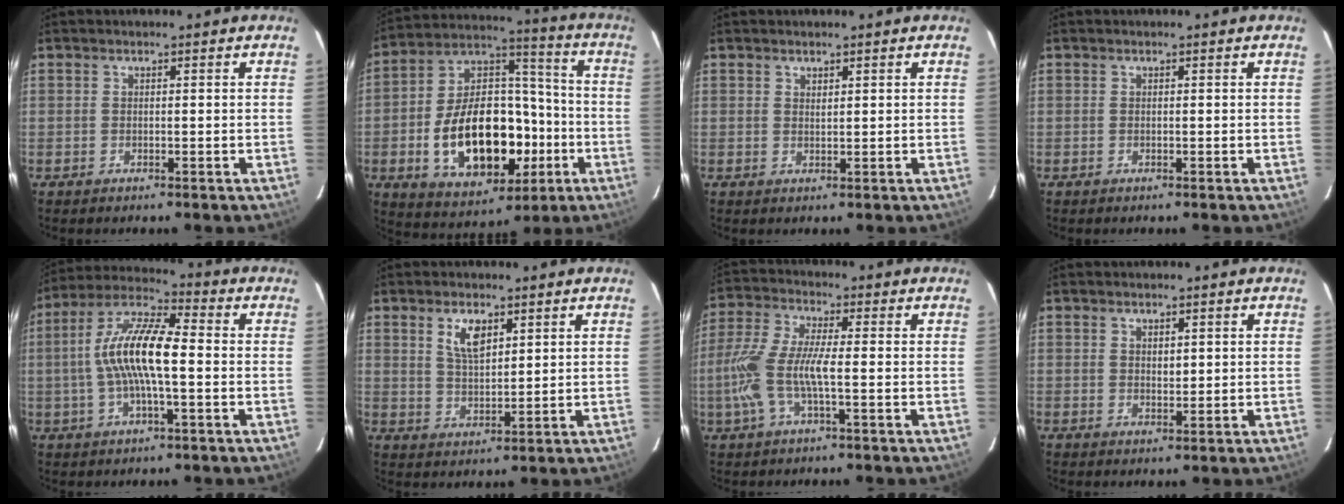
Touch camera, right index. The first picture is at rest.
{"total": 22.8, "force": [-6.1, 13.4, 17.3], "torque": [-0.331, 0.035, -0.077]}
{"total": 0.9, "force": [0.8, 0.4, 0.3], "torque": [-0.004, 0.000, 0.014]}
{"total": 0.0}
{"total": 12.8, "force": [-0.9, 3.1, 12.4], "torque": [-0.247, 0.014, -0.023]}
{"total": 5.7, "force": [2.9, 2.6, 4.2], "torque": [-0.075, 0.003, 0.059]}
{"total": 10.3, "force": [-2.3, 2.2, 9.9], "torque": [-0.219, -0.001, -0.043]}
{"total": 1.5, "force": [0.6, 1.0, 1.0], "torque": [-0.014, 0.002, 0.012]}